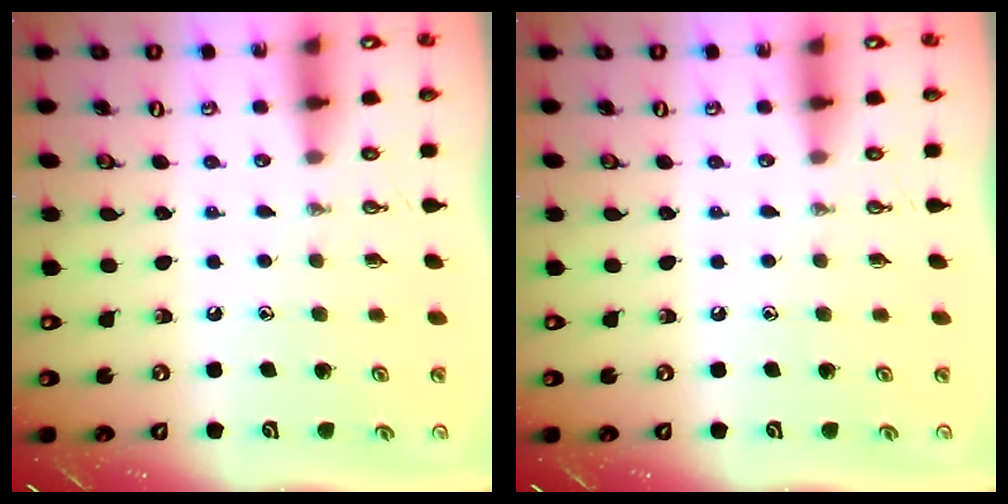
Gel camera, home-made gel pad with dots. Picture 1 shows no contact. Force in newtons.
{"total": 0.0}